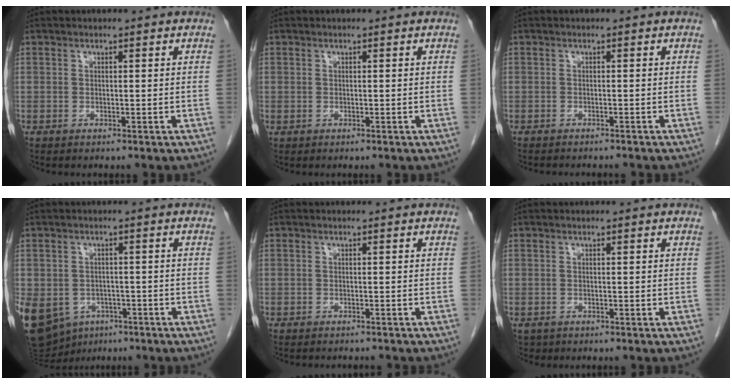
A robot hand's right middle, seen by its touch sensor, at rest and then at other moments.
{"total": 0.0}
{"total": 4.7, "force": [-4.3, 1.0, 1.7], "torque": [-0.018, -0.003, -0.053]}
{"total": 25.6, "force": [-11.1, 20.3, 11.0], "torque": [-0.375, -0.019, -0.153]}
{"total": 3.6, "force": [-3.4, 0.6, 1.0], "torque": [-0.009, -0.004, -0.042]}
{"total": 1.3, "force": [-0.8, 1.0, 0.2], "torque": [-0.010, 0.001, -0.009]}